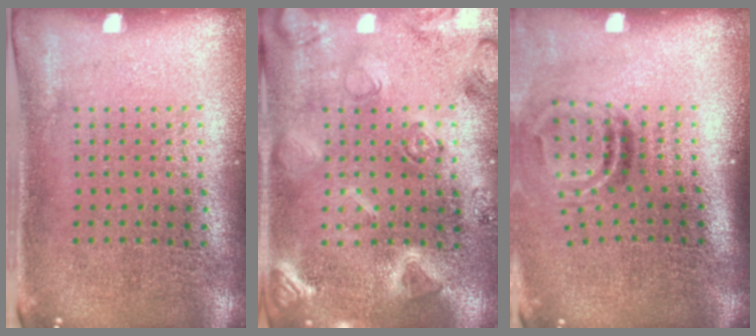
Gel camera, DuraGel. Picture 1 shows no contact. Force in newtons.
{"total": 2.9, "press": 2.9, "slide": 0.5}
{"total": 2.0, "press": 1.2, "slide": 1.6}